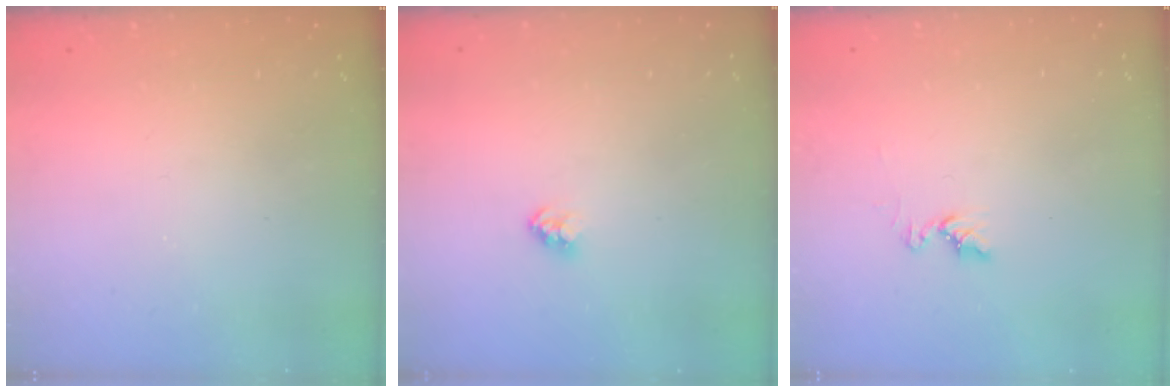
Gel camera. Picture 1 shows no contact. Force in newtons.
{"total": 2.3, "press": 2.3, "slide": 0.1}
{"total": 6.4, "press": 6.3, "slide": 0.7}